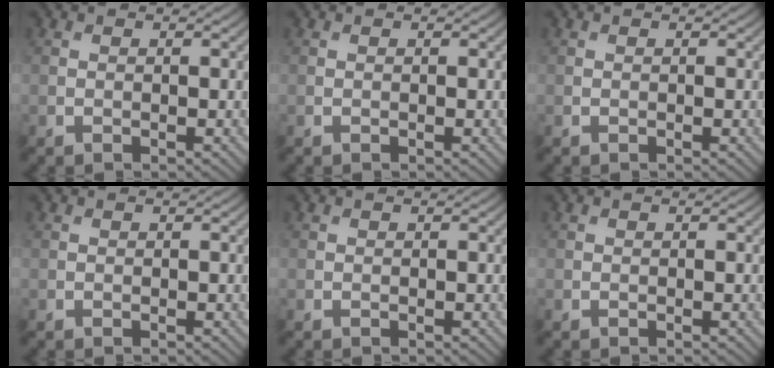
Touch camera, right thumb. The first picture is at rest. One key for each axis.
{"total": 0.0}
{"total": 0.0}
{"total": 0.0}
{"total": 0.0}
{"total": 0.0}